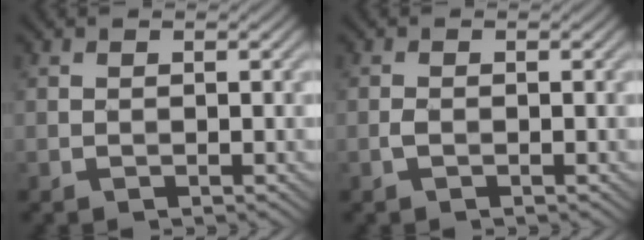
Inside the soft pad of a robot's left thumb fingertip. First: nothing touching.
{"total": 0.7, "force": [-0.3, 0.3, 0.6], "torque": [-0.015, 0.001, -0.008]}